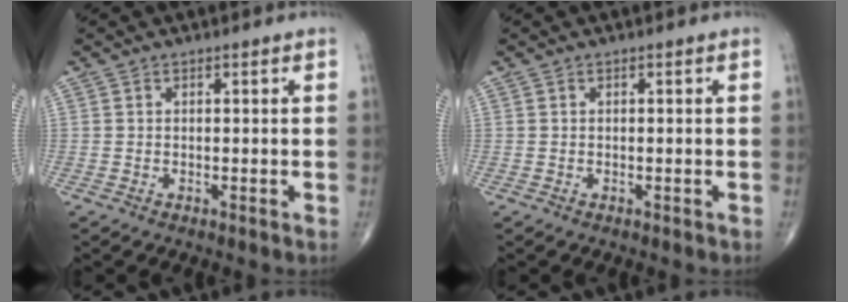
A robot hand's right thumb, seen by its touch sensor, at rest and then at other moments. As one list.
[{"total": 0.0}]